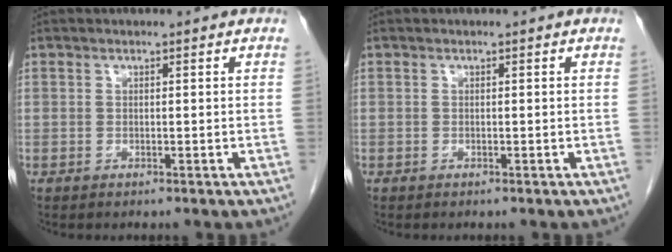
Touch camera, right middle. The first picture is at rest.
{"total": 0.0}